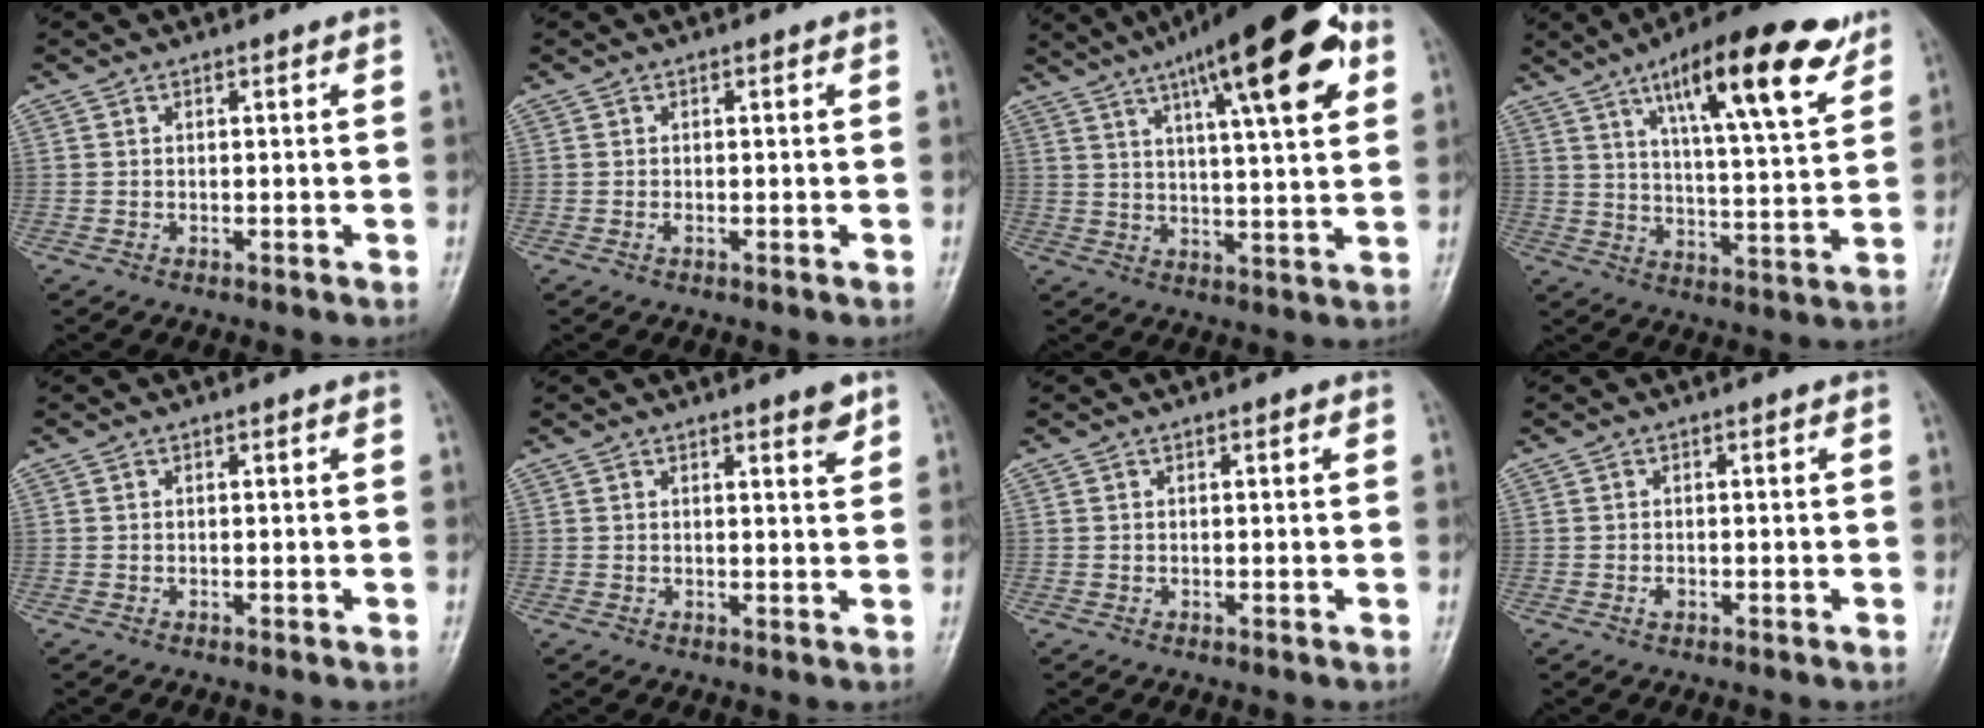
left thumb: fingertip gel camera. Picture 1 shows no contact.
{"total": 0.7, "force": [0.0, 0.2, 0.7], "torque": [-0.008, -0.001, 0.000]}
{"total": 21.3, "force": [10.3, 5.4, 17.9], "torque": [-0.246, -0.007, 0.149]}
{"total": 19.5, "force": [11.0, 5.1, 15.2], "torque": [-0.208, -0.040, 0.171]}
{"total": 0.0}
{"total": 3.1, "force": [2.0, 0.7, 2.2], "torque": [-0.024, -0.013, 0.026]}
{"total": 0.7, "force": [0.3, 0.3, 0.6], "torque": [-0.007, 0.000, 0.004]}
{"total": 1.0, "force": [-0.3, 0.6, 0.8], "torque": [-0.012, 0.000, -0.006]}